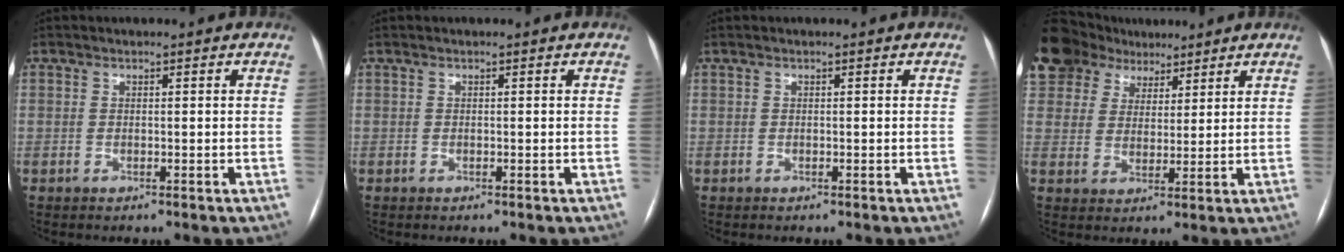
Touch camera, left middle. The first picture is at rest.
{"total": 0.0}
{"total": 0.0}
{"total": 16.5, "force": [11.7, 10.3, 5.4], "torque": [-0.159, 0.056, 0.220]}